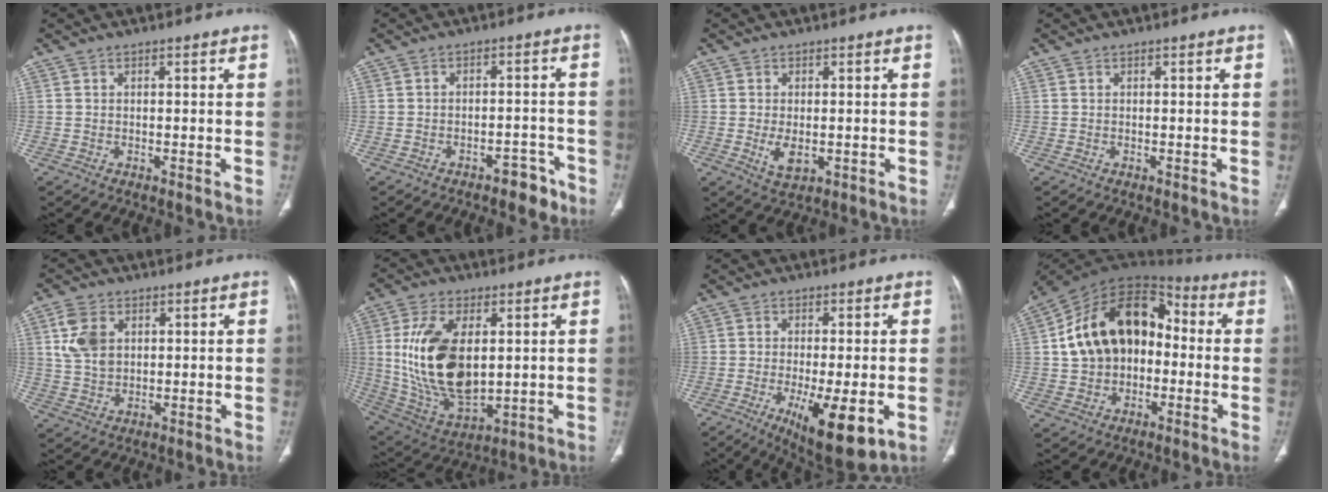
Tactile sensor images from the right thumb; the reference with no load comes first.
{"total": 4.8, "force": [-3.4, 2.6, 2.2], "torque": [-0.013, 0.036, -0.040]}
{"total": 4.1, "force": [-0.7, 2.4, 3.3], "torque": [-0.058, -0.008, -0.005]}
{"total": 0.0}
{"total": 7.5, "force": [2.3, 5.2, 4.9], "torque": [-0.089, -0.004, 0.051]}
{"total": 19.3, "force": [2.7, 10.4, 16.1], "torque": [-0.305, -0.020, 0.065]}
{"total": 12.7, "force": [-4.3, 3.9, 11.2], "torque": [-0.177, -0.018, -0.058]}
{"total": 19.8, "force": [0.5, 14.1, 13.9], "torque": [-0.209, 0.047, 0.001]}